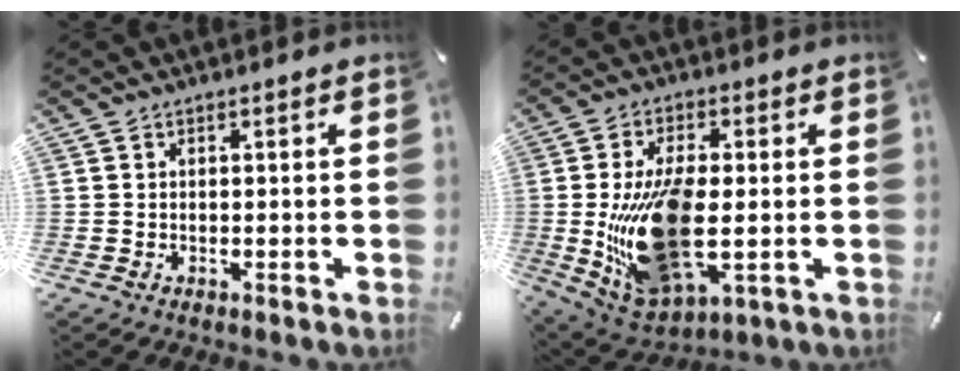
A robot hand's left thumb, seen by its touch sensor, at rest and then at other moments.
{"total": 20.7, "force": [-0.8, 11.1, 17.5], "torque": [-0.353, -0.020, 0.002]}